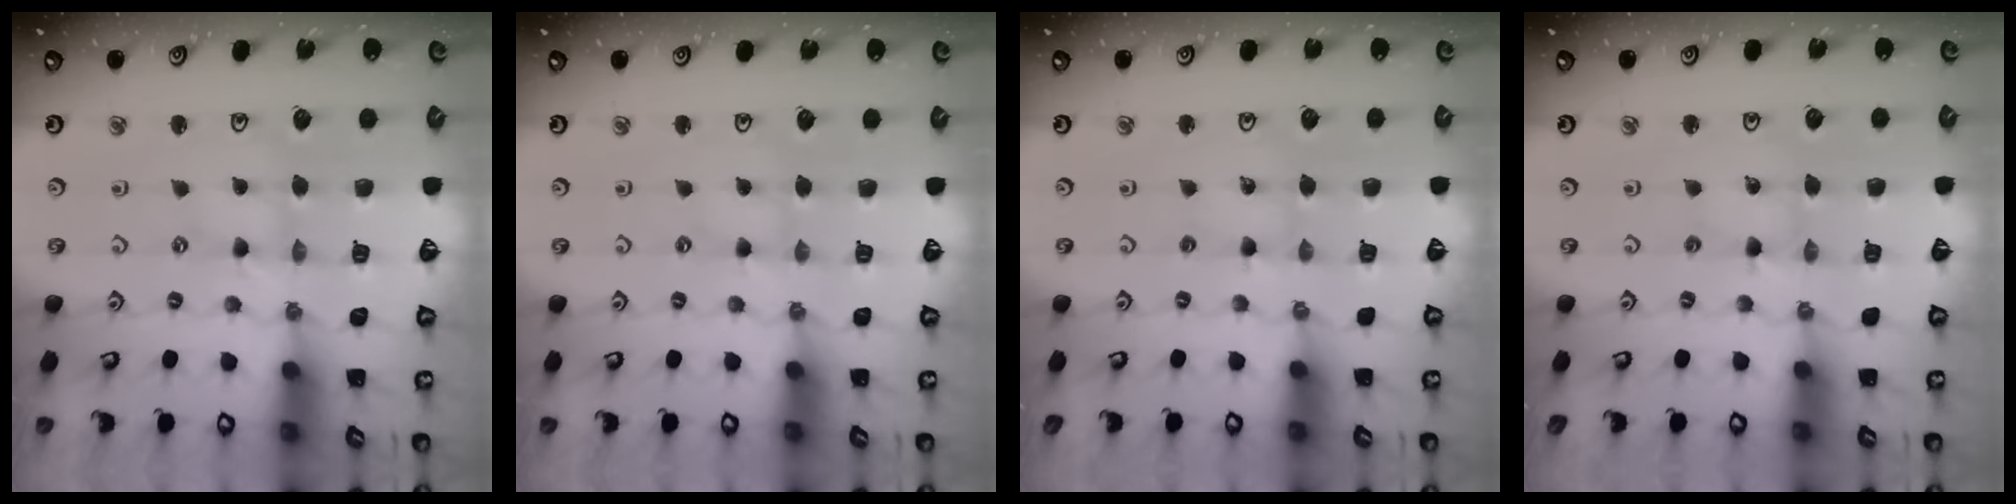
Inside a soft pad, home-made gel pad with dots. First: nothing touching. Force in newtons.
{"total": 0.0}
{"total": 1.3, "press": 1.3, "slide": 0.2}
{"total": 1.3, "press": 1.3, "slide": 0.1}